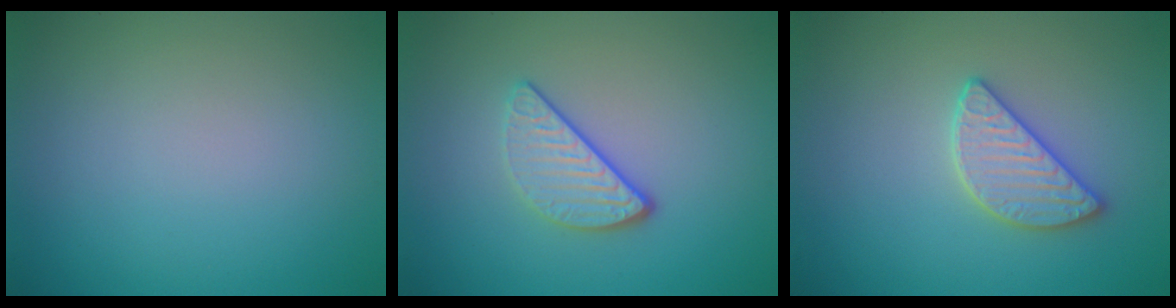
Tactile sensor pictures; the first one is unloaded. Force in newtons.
{"total": 3.2, "press": 2.5, "slide": 1.9}
{"total": 2.8, "press": 2.8, "slide": 0.5}